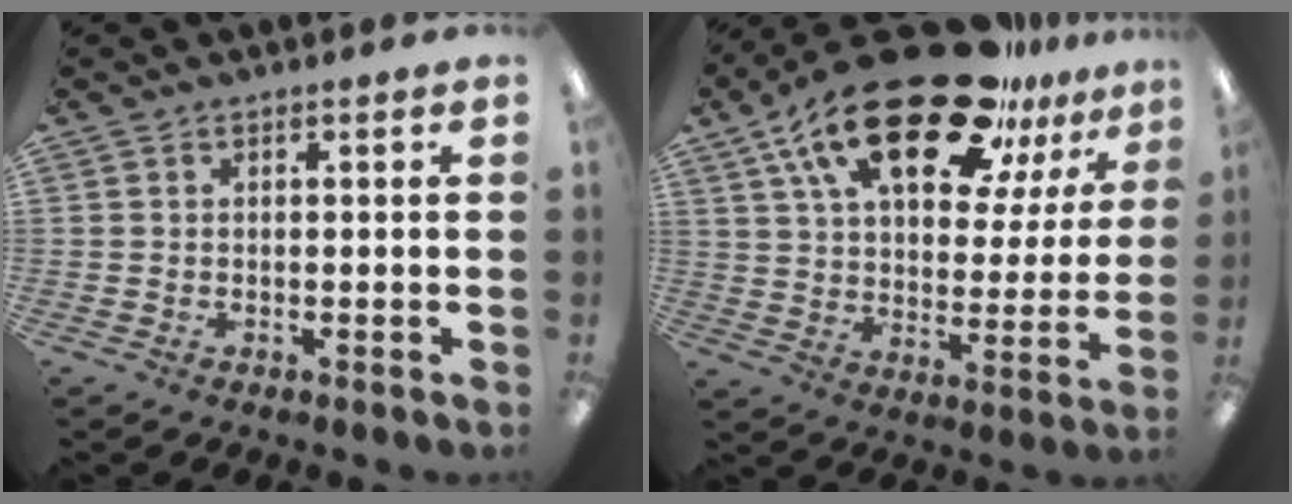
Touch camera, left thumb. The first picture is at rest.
{"total": 25.6, "force": [17.1, 10.4, 16.0], "torque": [-0.275, -0.096, 0.293]}